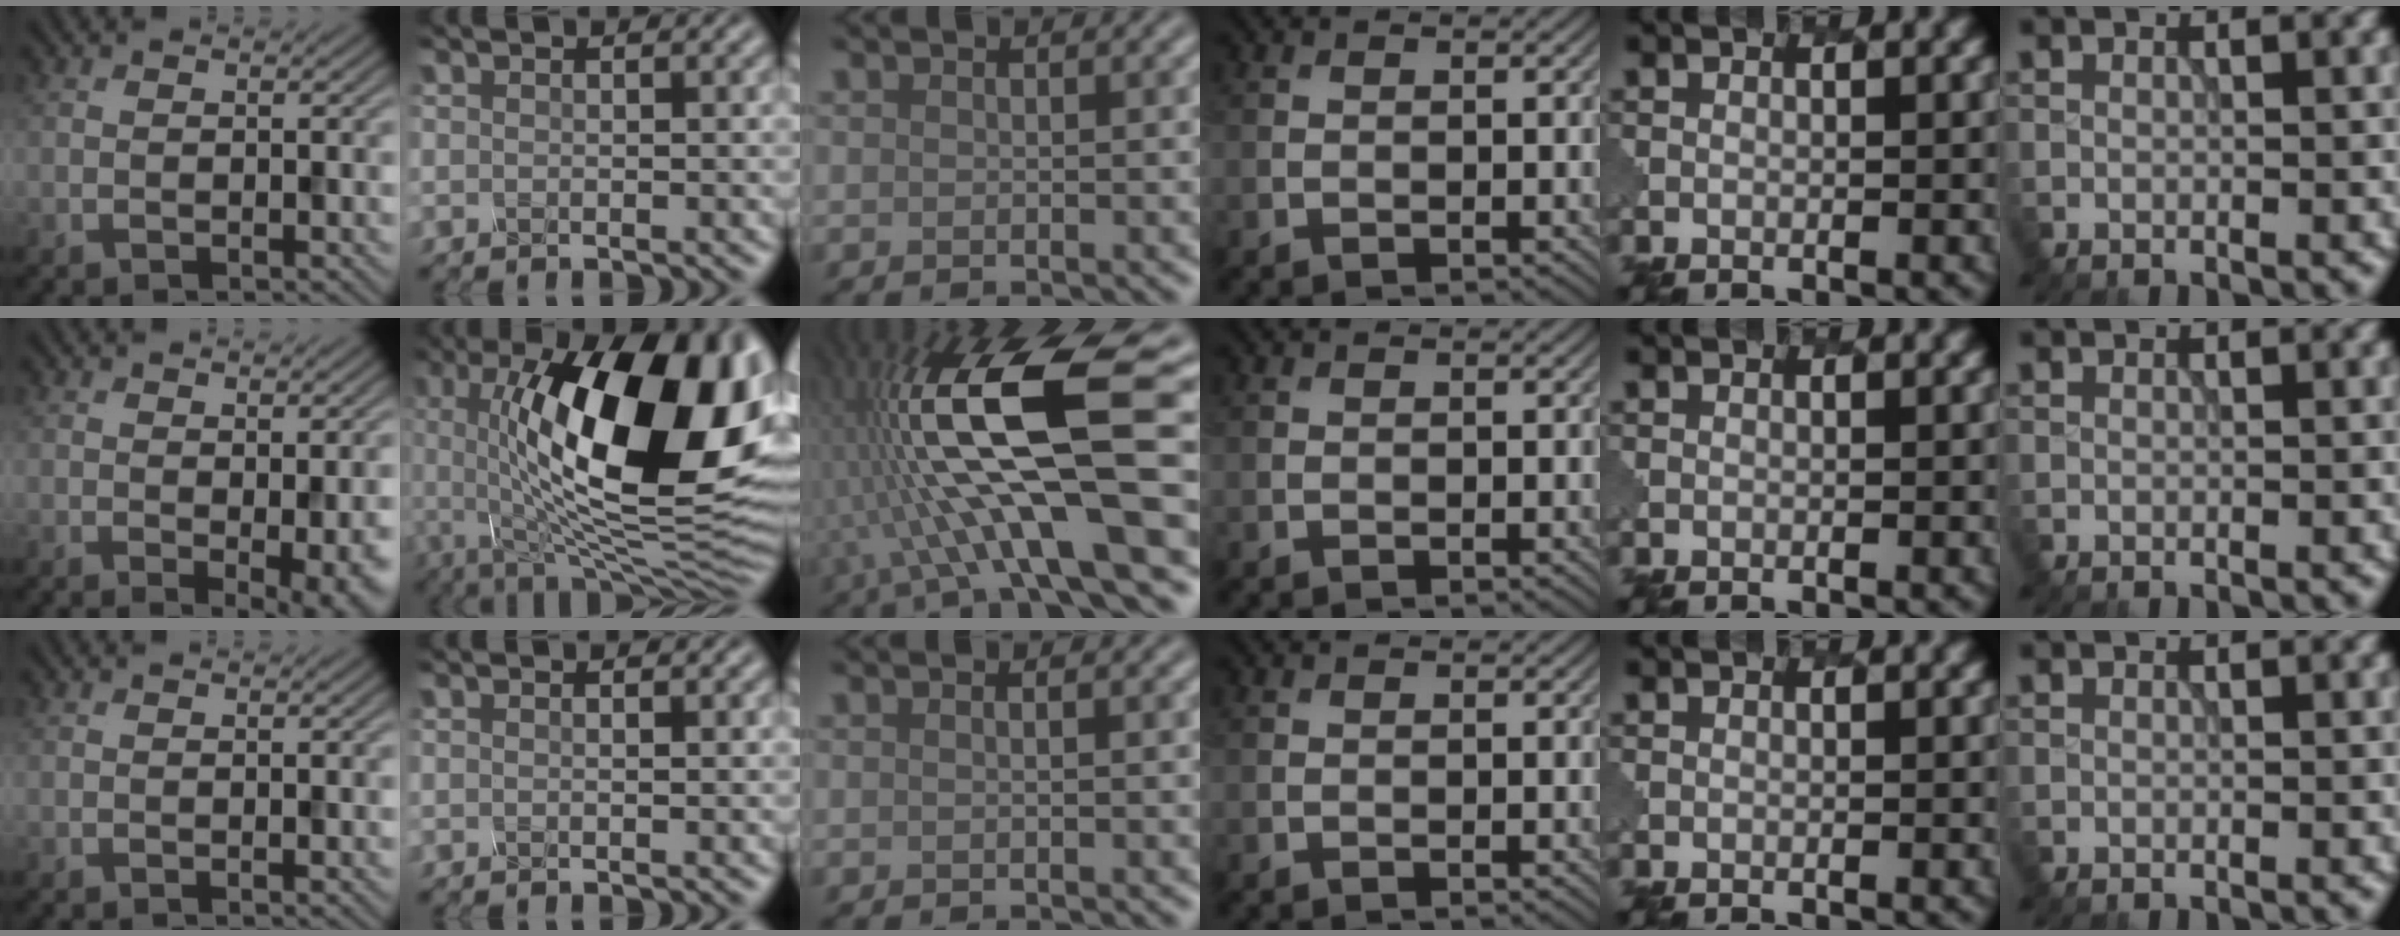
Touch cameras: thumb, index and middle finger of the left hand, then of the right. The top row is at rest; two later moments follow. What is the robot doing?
{"motion": "pour", "object": "mug"}